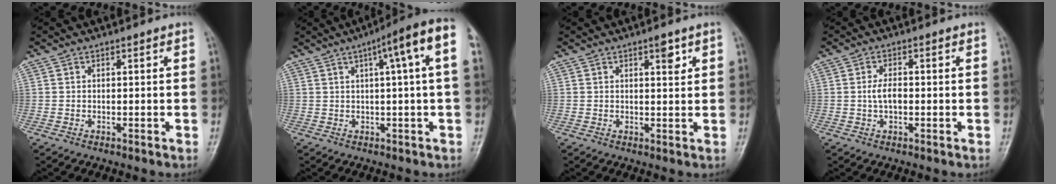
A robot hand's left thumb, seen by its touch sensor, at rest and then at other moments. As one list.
[{"total": 9.7, "force": [2.8, 0.2, 9.3], "torque": [-0.131, 0.028, 0.033]}, {"total": 2.6, "force": [1.4, 0.8, 2.1], "torque": [-0.021, -0.006, 0.020]}, {"total": 3.0, "force": [-0.3, 1.6, 2.5], "torque": [-0.047, 0.007, -0.010]}]